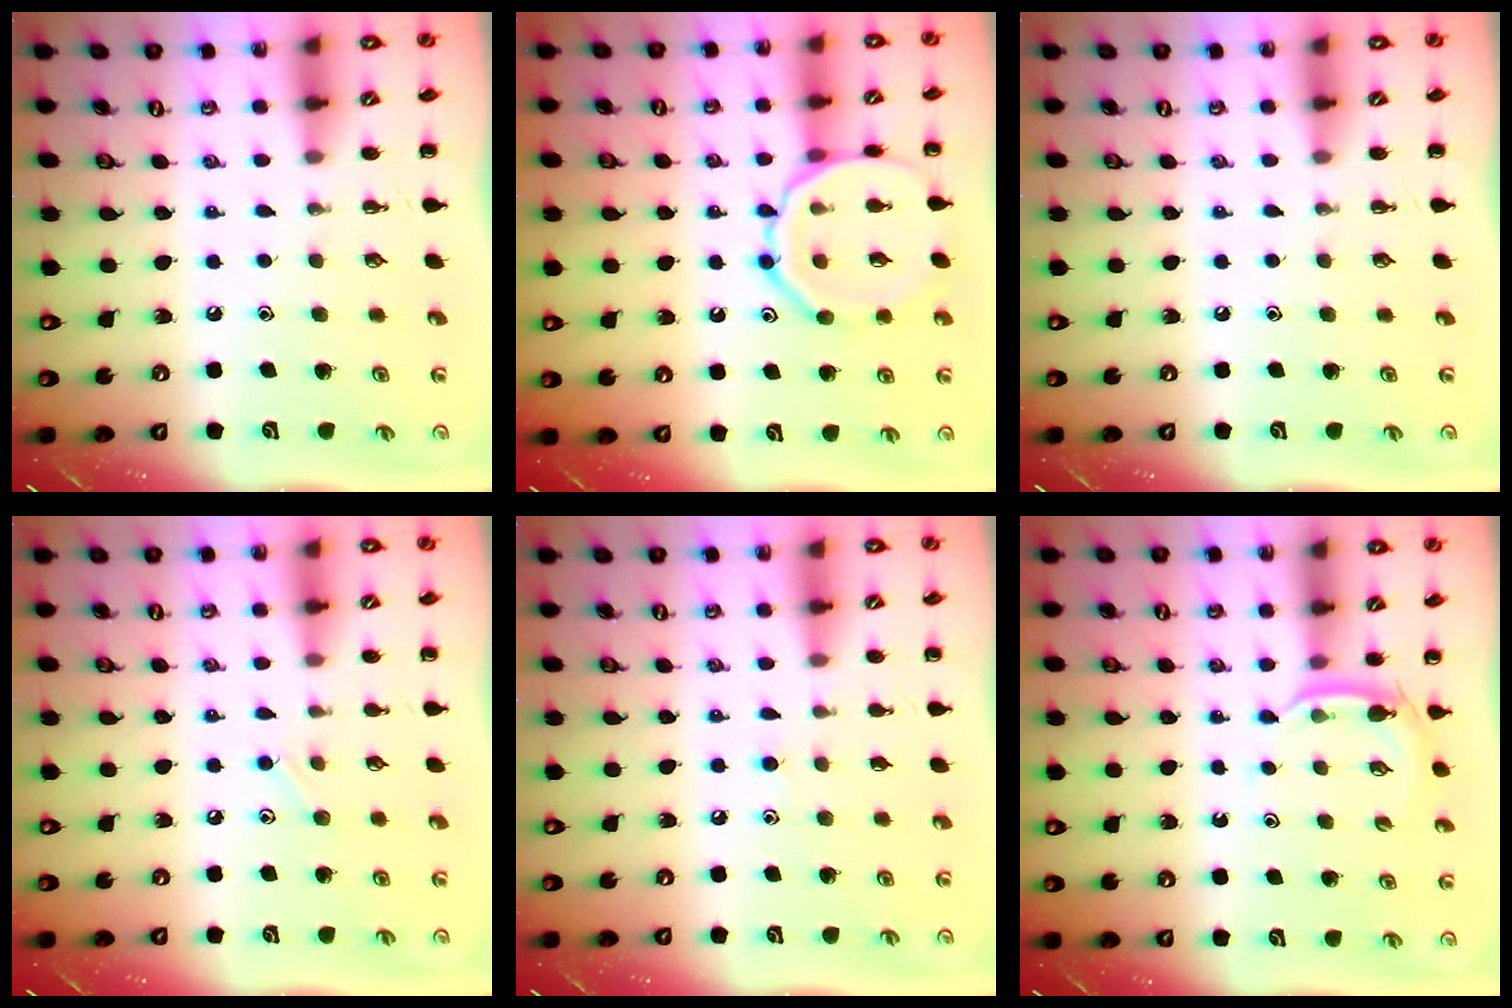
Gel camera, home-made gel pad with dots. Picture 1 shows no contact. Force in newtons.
{"total": 12.7, "press": 12.6, "slide": 0.7}
{"total": 0.0}
{"total": 6.6, "press": 6.2, "slide": 2.3}
{"total": 4.9, "press": 4.5, "slide": 1.8}
{"total": 3.2, "press": 3.0, "slide": 1.1}